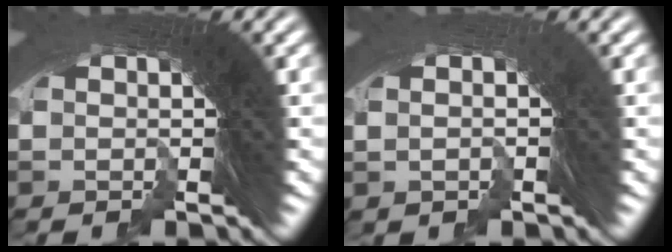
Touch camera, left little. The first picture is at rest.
{"total": 0.8, "force": [-0.4, 0.6, -0.3], "torque": [0.003, 0.007, -0.007]}